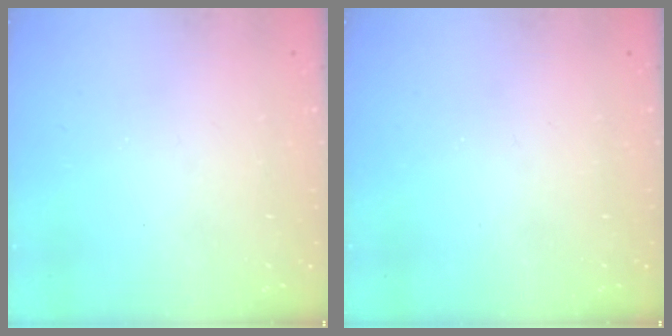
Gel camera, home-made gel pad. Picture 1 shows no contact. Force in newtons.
{"total": 0.0}